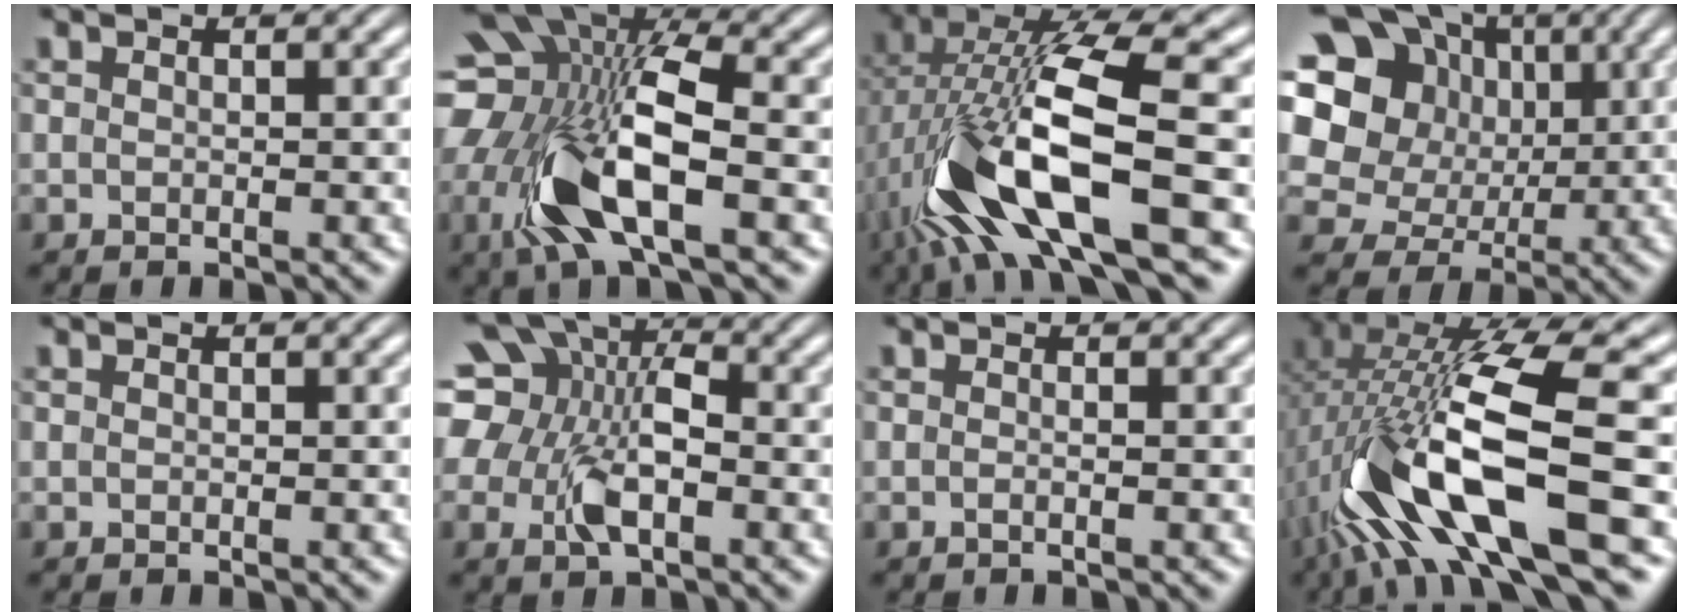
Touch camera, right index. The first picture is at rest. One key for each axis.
{"total": 12.0, "fx": -0.4, "fy": 7.4, "fz": 9.4, "tx": -0.197, "ty": -0.018, "tz": -0.003}
{"total": 10.2, "fx": -2.0, "fy": 3.8, "fz": 9.2, "tx": -0.186, "ty": -0.022, "tz": -0.018}
{"total": 17.5, "fx": 3.9, "fy": 14.6, "fz": 8.8, "tx": -0.178, "ty": -0.011, "tz": 0.051}
{"total": 0.0}
{"total": 10.0, "fx": 1.2, "fy": 7.7, "fz": 6.3, "tx": -0.133, "ty": -0.012, "tz": 0.013}
{"total": 0.6, "fx": -0.4, "fy": 0.0, "fz": 0.4, "tx": -0.011, "ty": -0.001, "tz": -0.009}
{"total": 11.4, "fx": -2.5, "fy": 3.8, "fz": 10.4, "tx": -0.205, "ty": -0.016, "tz": -0.025}